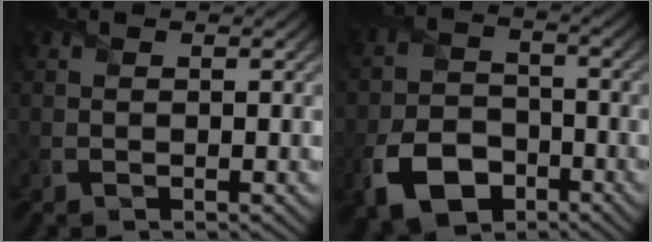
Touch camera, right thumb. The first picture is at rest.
{"total": 8.7, "force": [-4.7, 5.7, 4.8], "torque": [-0.108, -0.017, -0.091]}